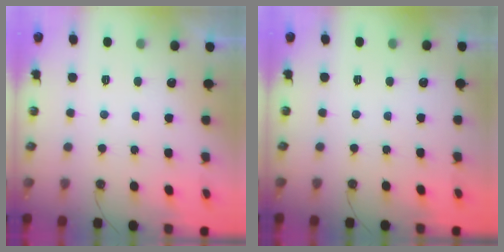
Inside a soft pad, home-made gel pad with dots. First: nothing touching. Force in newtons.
{"total": 0.0}